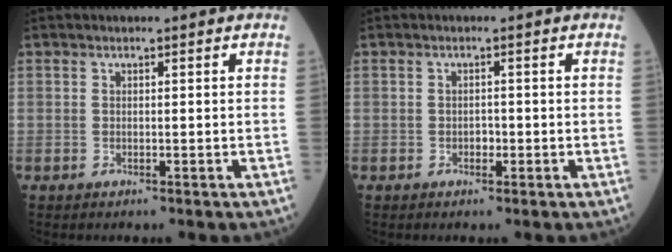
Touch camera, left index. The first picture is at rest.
{"total": 1.1, "force": [-0.5, 0.7, 0.7], "torque": [-0.009, 0.003, -0.009]}